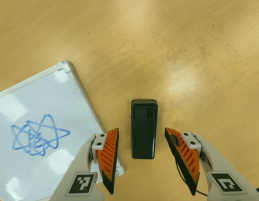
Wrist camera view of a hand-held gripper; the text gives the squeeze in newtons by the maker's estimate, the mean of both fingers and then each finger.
{"total": 0.0}